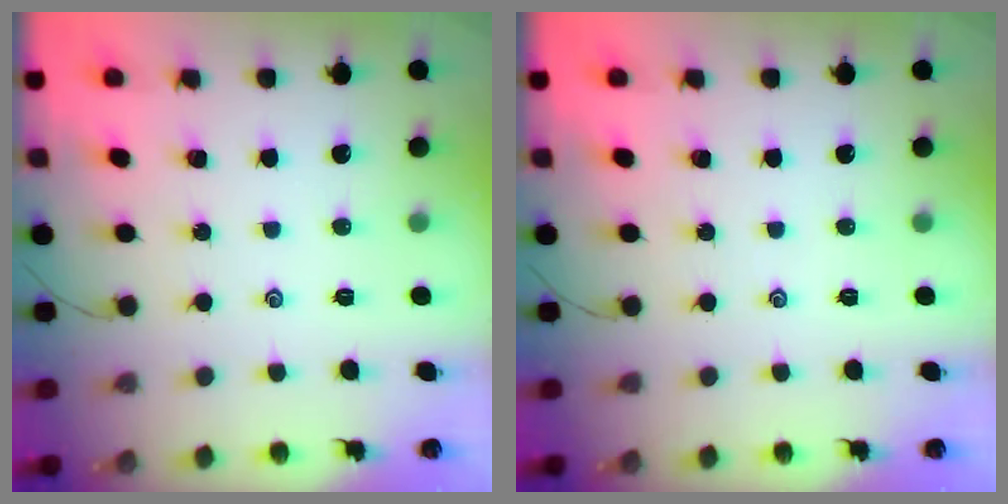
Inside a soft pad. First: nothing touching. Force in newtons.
{"total": 0.0}